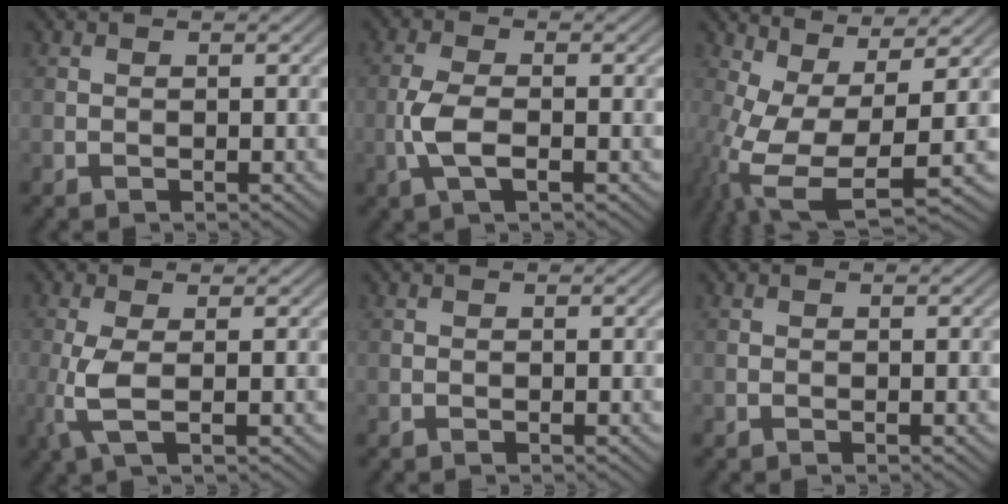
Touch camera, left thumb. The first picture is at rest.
{"total": 4.6, "force": [-1.3, 1.7, 4.0], "torque": [-0.097, 0.000, -0.035]}
{"total": 13.1, "force": [-2.4, 4.9, 11.9], "torque": [-0.266, -0.018, -0.030]}
{"total": 4.2, "force": [-0.5, 1.1, 4.0], "torque": [-0.100, -0.001, -0.017]}
{"total": 0.0}
{"total": 0.0}